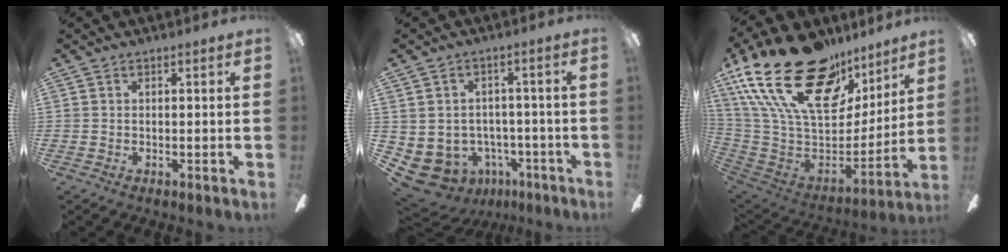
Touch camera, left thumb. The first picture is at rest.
{"total": 7.3, "force": [-4.2, 5.5, 2.1], "torque": [-0.066, 0.019, -0.071]}
{"total": 30.3, "force": [17.5, 15.8, 19.1], "torque": [-0.357, -0.106, 0.328]}